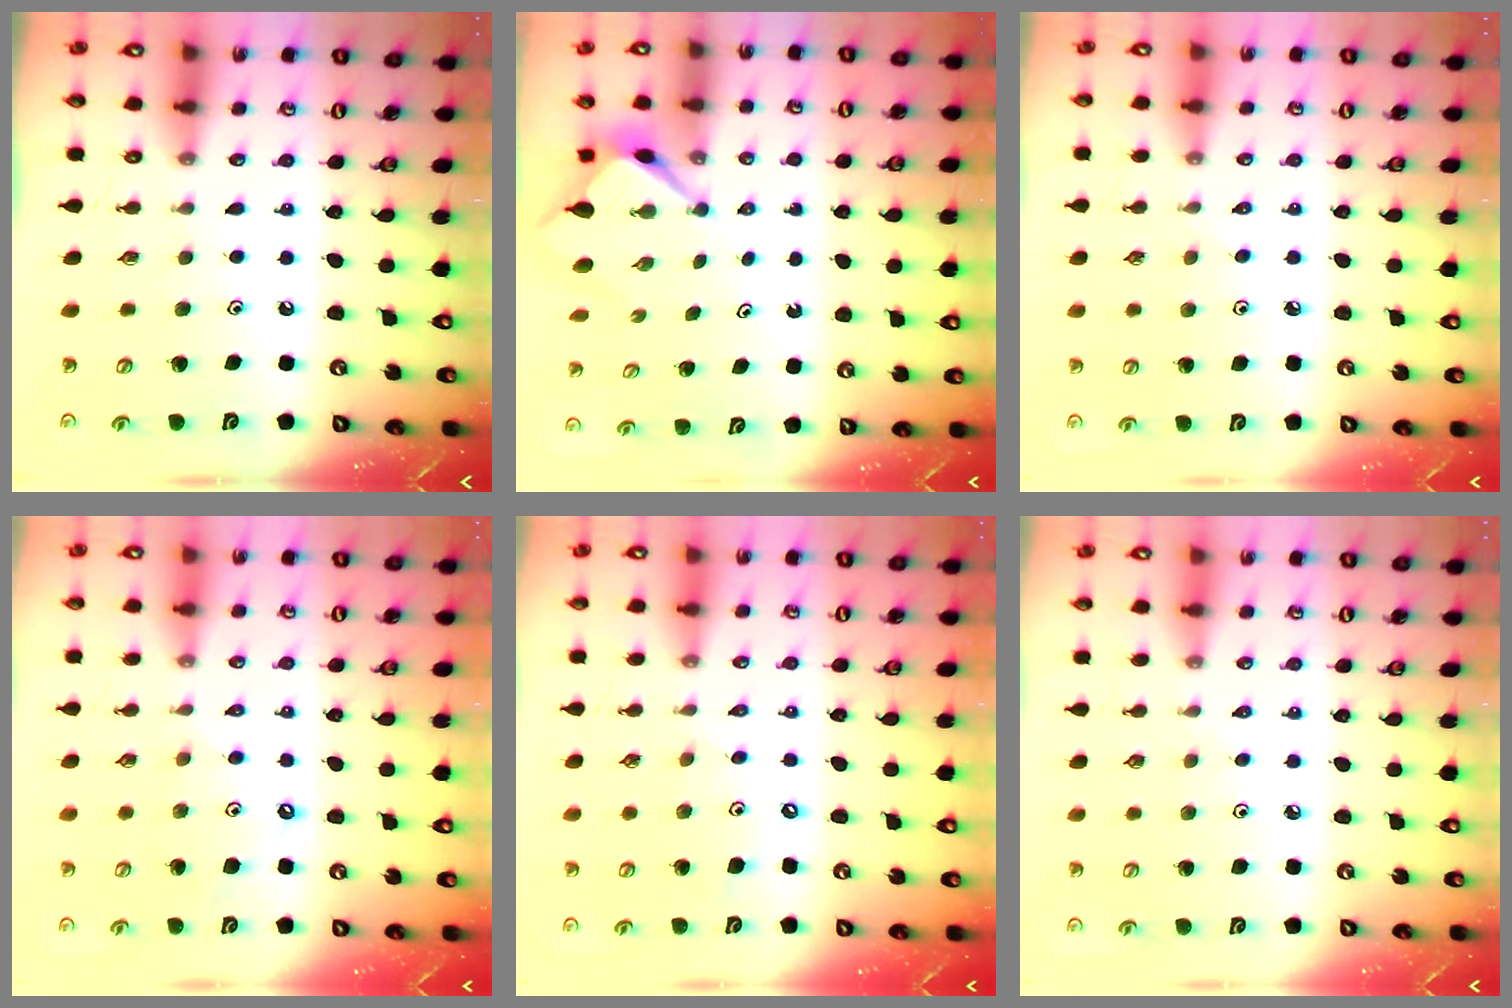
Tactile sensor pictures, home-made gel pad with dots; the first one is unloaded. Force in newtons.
{"total": 2.9, "press": 2.9, "slide": 0.2}
{"total": 3.1, "press": 3.0, "slide": 0.6}
{"total": 1.8, "press": 1.8, "slide": 0.3}
{"total": 3.9, "press": 3.9, "slide": 0.4}
{"total": 1.9, "press": 1.8, "slide": 0.4}